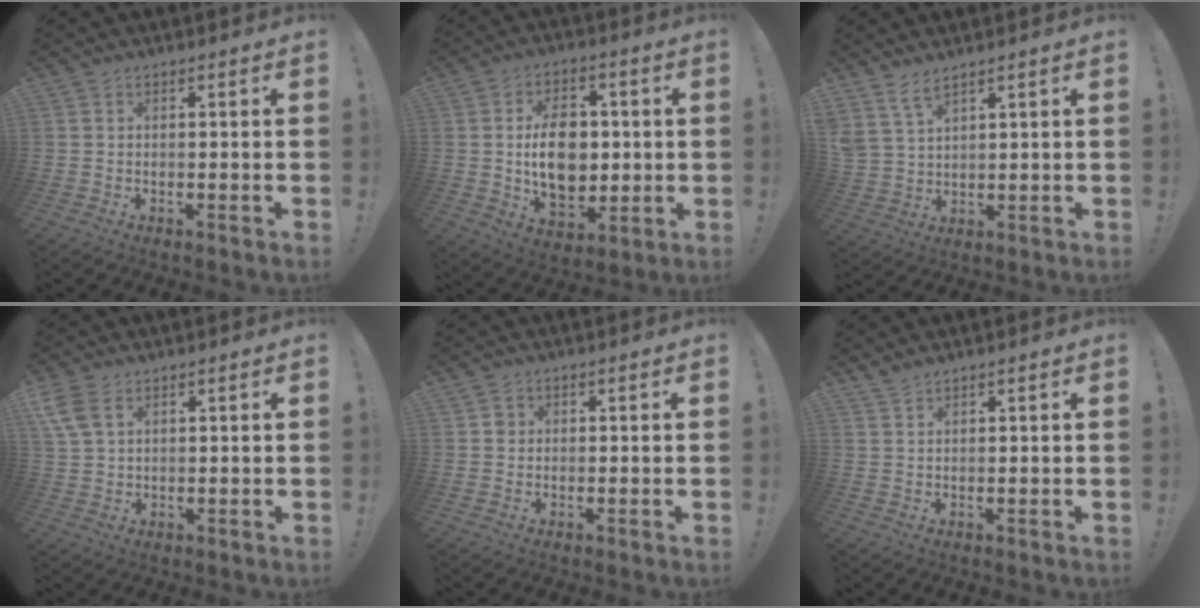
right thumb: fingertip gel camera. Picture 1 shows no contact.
{"total": 14.5, "force": [0.5, 10.5, 10.0], "torque": [-0.167, -0.002, 0.010]}
{"total": 5.5, "force": [4.5, 1.7, 2.6], "torque": [-0.061, -0.019, 0.087]}
{"total": 7.1, "force": [3.3, 4.4, 4.5], "torque": [-0.096, -0.007, 0.065]}
{"total": 1.7, "force": [0.2, 1.6, 0.4], "torque": [0.002, 0.000, 0.001]}
{"total": 1.6, "force": [1.5, 0.1, 0.7], "torque": [-0.022, -0.003, 0.029]}